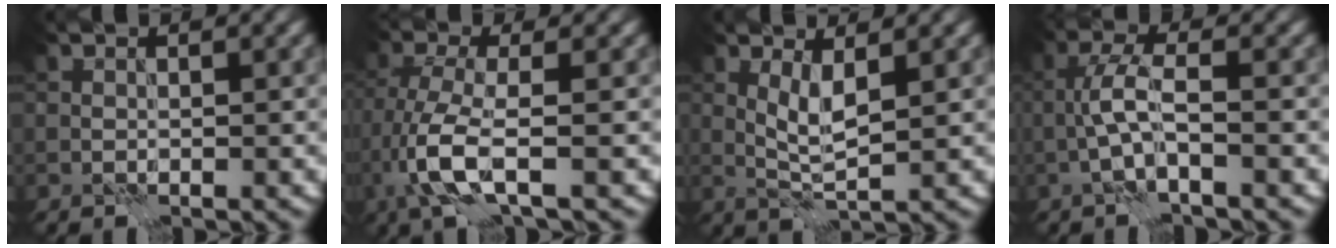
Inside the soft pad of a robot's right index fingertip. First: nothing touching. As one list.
[{"total": 5.3, "force": [-1.6, 1.7, 4.8], "torque": [-0.110, -0.008, -0.035]}, {"total": 2.8, "force": [1.0, 0.5, 2.6], "torque": [-0.056, -0.004, 0.021]}, {"total": 3.1, "force": [-0.9, 0.5, 2.9], "torque": [-0.063, 0.011, -0.025]}]